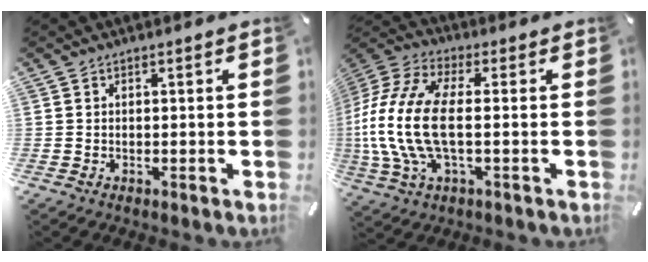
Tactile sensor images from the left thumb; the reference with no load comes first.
{"total": 16.8, "force": [-1.2, 8.3, 14.5], "torque": [-0.321, -0.009, -0.024]}